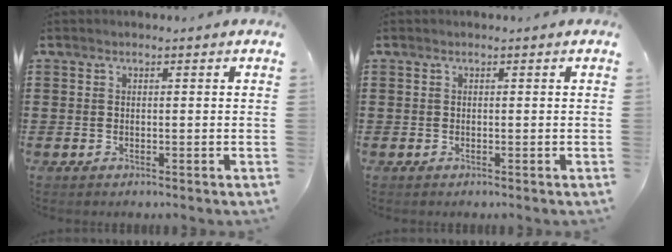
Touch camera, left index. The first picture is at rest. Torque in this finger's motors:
{"motor_torque": [0.02, 0.02, 0.00, -0.01]}